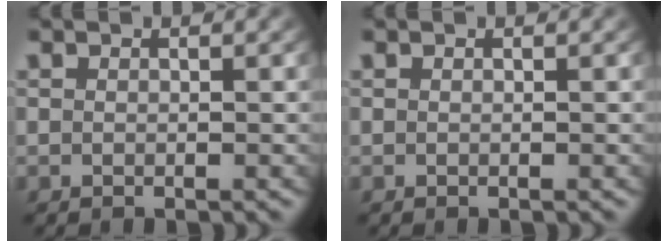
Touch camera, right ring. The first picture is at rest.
{"total": 0.0}